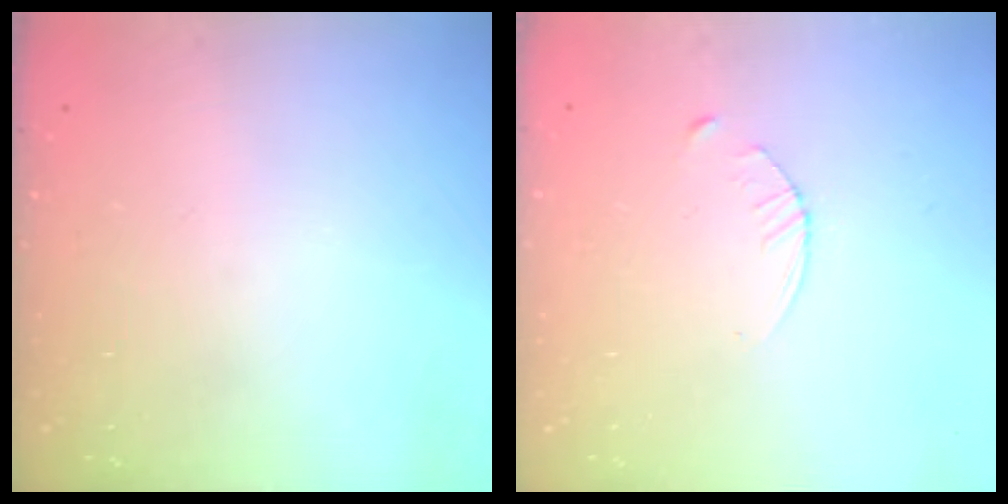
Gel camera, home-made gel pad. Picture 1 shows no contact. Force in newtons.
{"total": 2.9, "press": 2.9, "slide": 0.4}